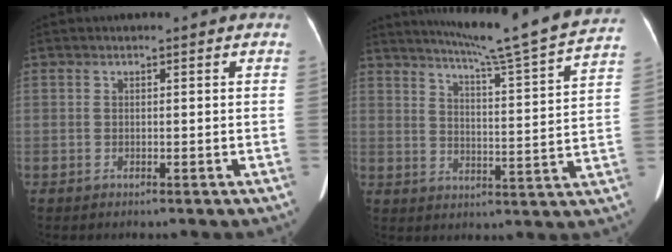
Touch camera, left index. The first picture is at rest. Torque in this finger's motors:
{"motor_torque": [0.26, -1.11, 0.01, 0.06]}